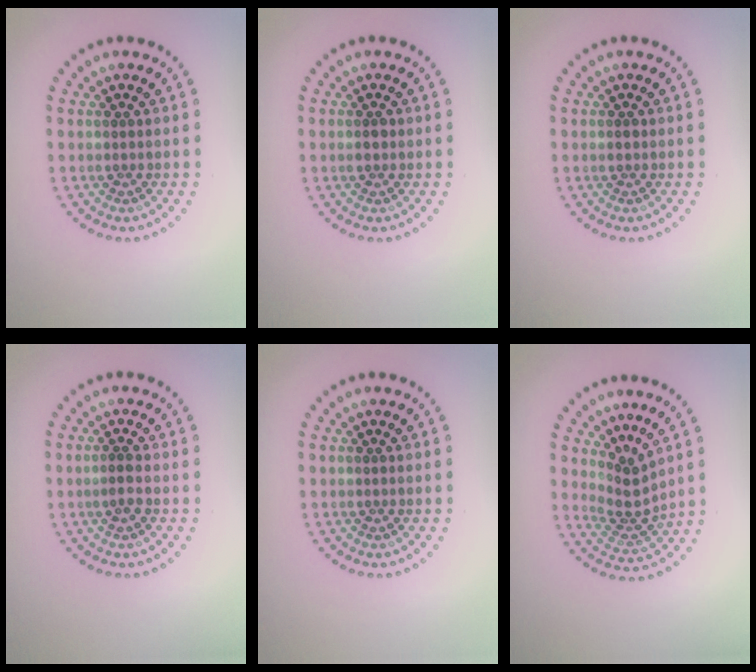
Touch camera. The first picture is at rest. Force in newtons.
{"total": 1.0, "press": 1.0, "slide": 0.1}
{"total": 0.7, "press": 0.7, "slide": 0.1}
{"total": 1.1, "press": 1.0, "slide": 0.4}
{"total": 0.0}
{"total": 2.8, "press": 1.9, "slide": 2.1}